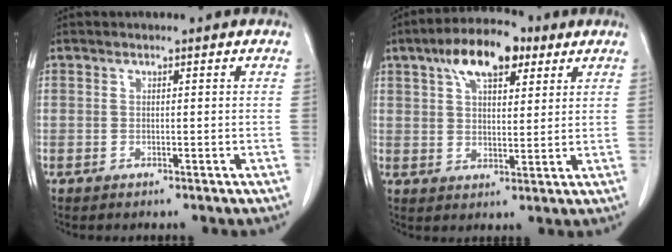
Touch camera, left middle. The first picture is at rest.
{"total": 10.0, "force": [5.6, 4.2, 7.2], "torque": [-0.128, 0.024, 0.094]}